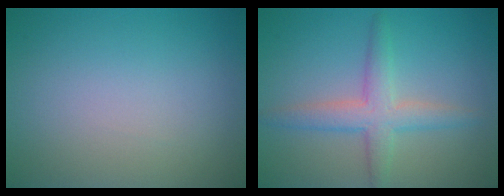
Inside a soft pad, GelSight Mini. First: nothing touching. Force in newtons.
{"total": 3.6, "press": 3.6, "slide": 0.1}